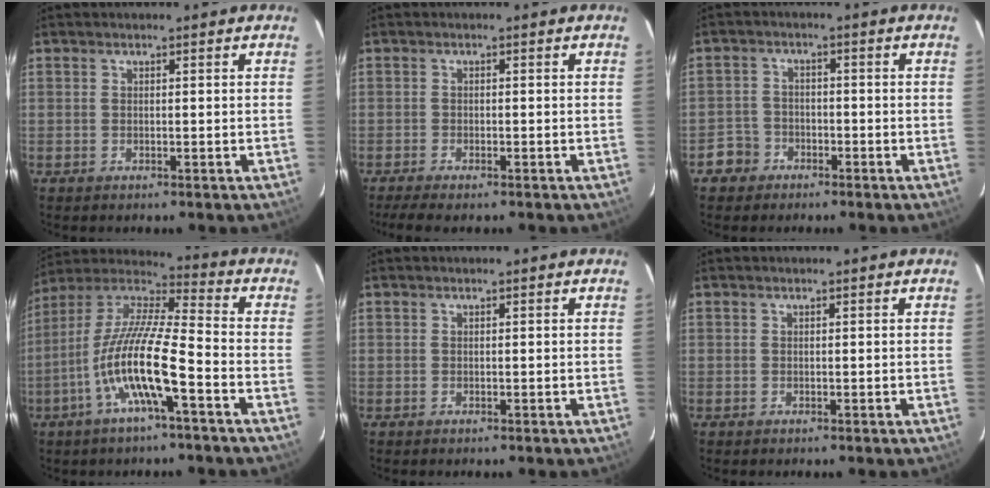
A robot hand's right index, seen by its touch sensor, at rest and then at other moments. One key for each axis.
{"total": 4.6, "fx": -3.7, "fy": 0.9, "fz": 2.6, "tx": -0.063, "ty": -0.017, "tz": -0.064}
{"total": 4.5, "fx": -2.6, "fy": 3.7, "fz": 0.1, "tx": -0.007, "ty": 0.019, "tz": -0.051}
{"total": 15.0, "fx": -6.1, "fy": 2.0, "fz": 13.5, "tx": -0.258, "ty": -0.008, "tz": -0.124}
{"total": 0.0}
{"total": 0.0}